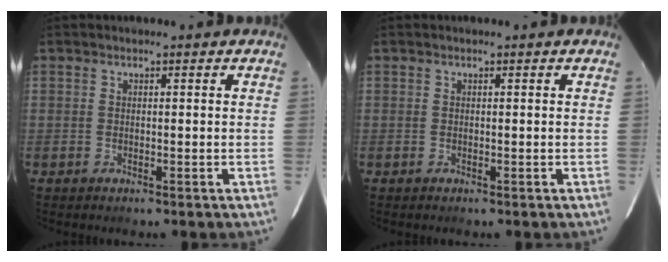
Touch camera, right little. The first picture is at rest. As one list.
[{"total": 0.0}]